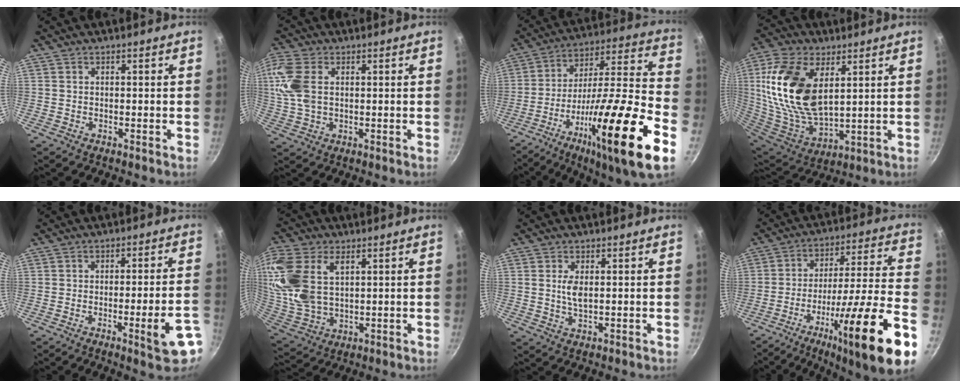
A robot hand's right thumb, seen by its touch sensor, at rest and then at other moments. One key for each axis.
{"total": 9.5, "fx": 2.0, "fy": 6.1, "fz": 7.0, "tx": -0.153, "ty": 0.006, "tz": 0.037}
{"total": 29.9, "fx": -12.7, "fy": 6.2, "fz": 26.4, "tx": -0.391, "ty": 0.047, "tz": -0.210}
{"total": 21.5, "fx": 5.8, "fy": 12.1, "fz": 16.8, "tx": -0.328, "ty": -0.026, "tz": 0.119}
{"total": 9.8, "fx": -4.0, "fy": 1.7, "fz": 8.8, "tx": -0.106, "ty": 0.022, "tz": -0.046}
{"total": 18.3, "fx": 5.6, "fy": 11.5, "fz": 13.1, "tx": -0.279, "ty": -0.014, "tz": 0.121}
{"total": 3.5, "fx": 0.7, "fy": 1.6, "fz": 3.1, "tx": -0.056, "ty": -0.005, "tz": 0.015}
{"total": 26.3, "fx": -12.5, "fy": 3.5, "fz": 22.9, "tx": -0.316, "ty": 0.043, "tz": -0.198}